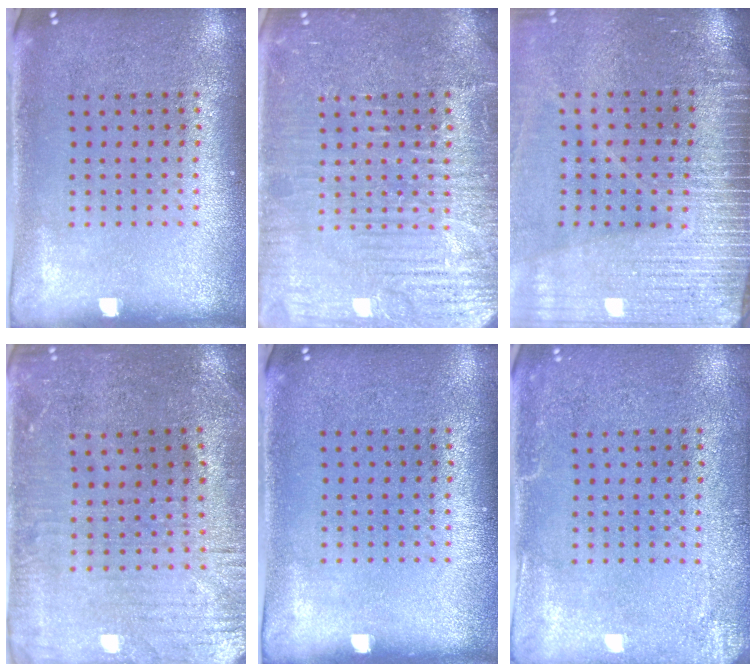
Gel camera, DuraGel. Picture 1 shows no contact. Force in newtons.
{"total": 6.4, "press": 6.3, "slide": 0.8}
{"total": 4.2, "press": 3.6, "slide": 2.1}
{"total": 0.9, "press": 0.7, "slide": 0.6}
{"total": 0.0}
{"total": 2.6, "press": 2.6, "slide": 0.3}